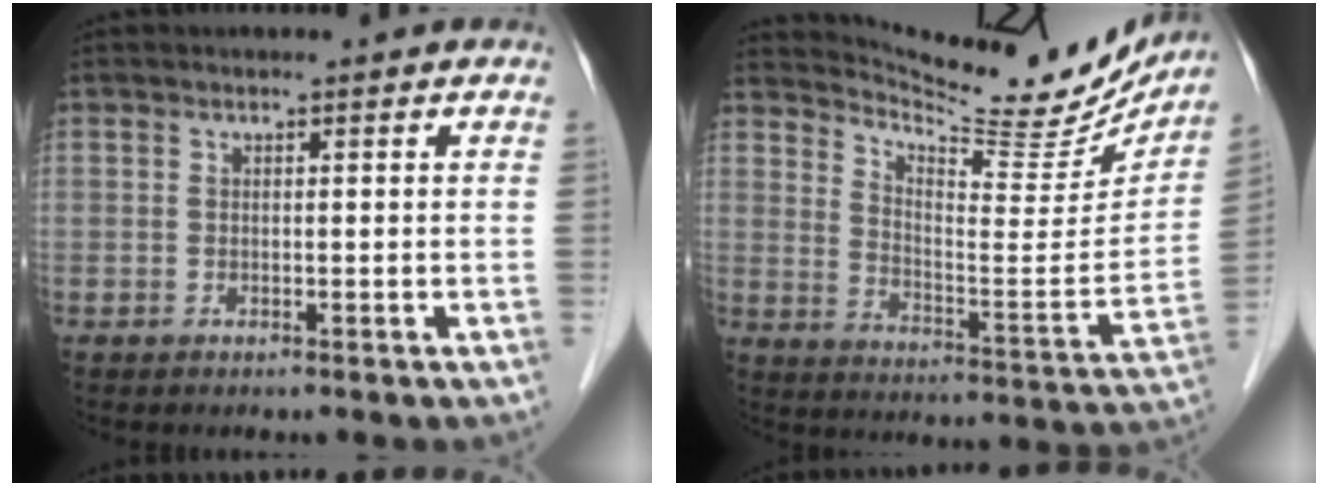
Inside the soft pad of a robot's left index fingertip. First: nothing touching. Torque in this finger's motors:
{"motor_torque": [-0.52, -0.56, 0.01, 0.01]}